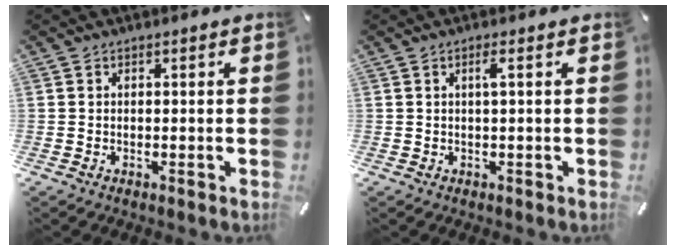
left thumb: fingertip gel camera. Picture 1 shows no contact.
{"total": 1.9, "force": [0.4, 0.1, 1.8], "torque": [-0.036, 0.001, 0.005]}